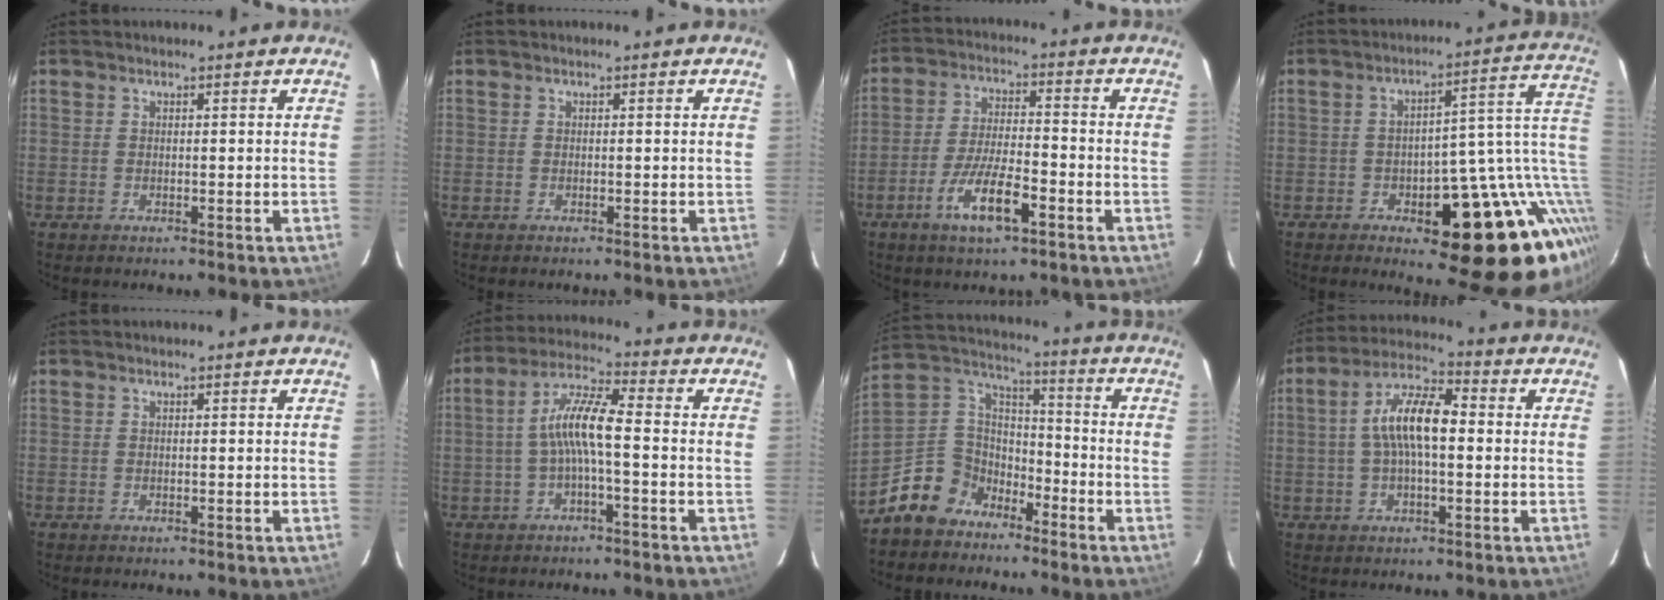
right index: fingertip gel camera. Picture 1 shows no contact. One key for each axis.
{"total": 0.0}
{"total": 10.0, "fx": -5.2, "fy": 2.5, "fz": 8.1, "tx": -0.165, "ty": -0.008, "tz": -0.093}
{"total": 21.8, "fx": -6.5, "fy": 10.8, "fz": 17.8, "tx": -0.190, "ty": 0.017, "tz": -0.068}
{"total": 0.0}
{"total": 7.7, "fx": -1.4, "fy": 1.0, "fz": 7.5, "tx": -0.161, "ty": 0.018, "tz": -0.027}
{"total": 11.5, "fx": -7.5, "fy": 8.2, "fz": 2.8, "tx": -0.083, "ty": 0.051, "tz": -0.138}
{"total": 10.1, "fx": 0.3, "fy": 3.7, "fz": 9.4, "tx": -0.179, "ty": 0.021, "tz": 0.001}